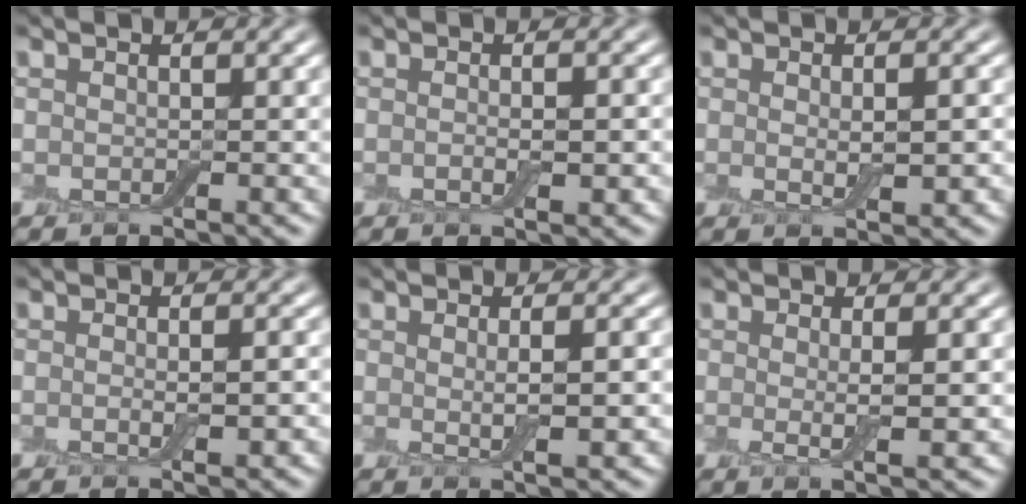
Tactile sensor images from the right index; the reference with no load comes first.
{"total": 1.6, "force": [-0.3, 0.6, 1.5], "torque": [-0.027, -0.003, -0.007]}
{"total": 2.5, "force": [0.0, 0.8, 2.4], "torque": [-0.042, -0.006, 0.001]}
{"total": 2.1, "force": [-0.3, 0.5, 2.0], "torque": [-0.036, -0.005, -0.006]}
{"total": 2.6, "force": [0.1, 0.5, 2.6], "torque": [-0.042, -0.005, 0.003]}
{"total": 2.7, "force": [0.1, 0.5, 2.6], "torque": [-0.044, -0.010, 0.003]}